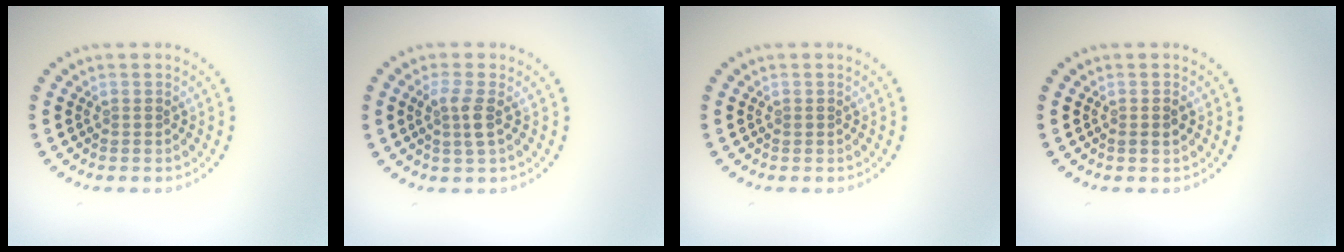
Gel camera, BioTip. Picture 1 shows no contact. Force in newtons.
{"total": 2.0, "press": 1.7, "slide": 1.0}
{"total": 0.0}
{"total": 1.0, "press": 1.0, "slide": 0.3}